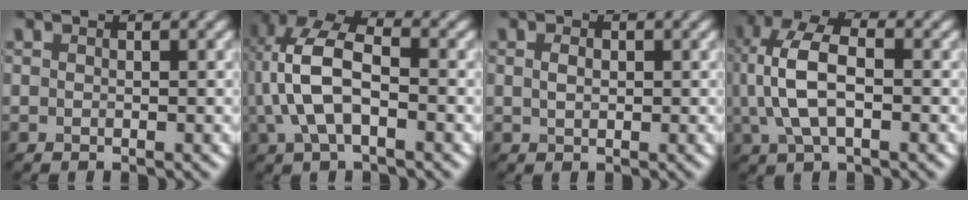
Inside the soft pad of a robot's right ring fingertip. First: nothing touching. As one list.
[{"total": 8.0, "force": [-0.1, 4.2, 6.8], "torque": [-0.155, 0.017, -0.009]}, {"total": 1.2, "force": [0.2, 0.8, 0.9], "torque": [-0.020, 0.000, 0.005]}, {"total": 7.2, "force": [0.5, 3.6, 6.2], "torque": [-0.136, 0.012, 0.003]}]